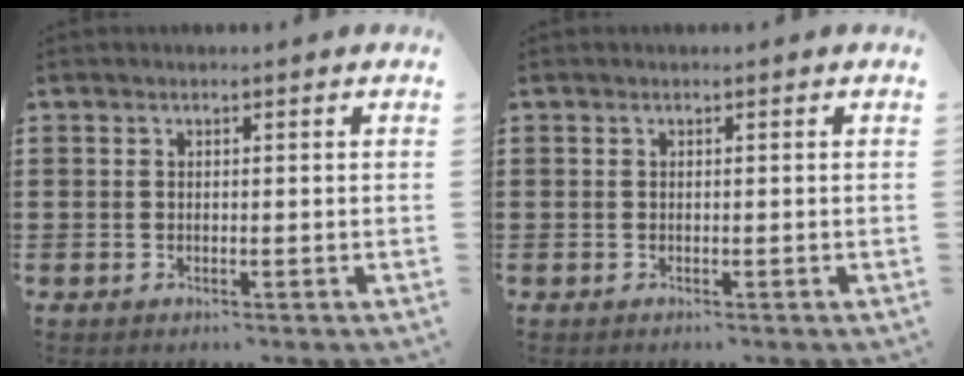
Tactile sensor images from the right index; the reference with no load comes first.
{"total": 0.0}